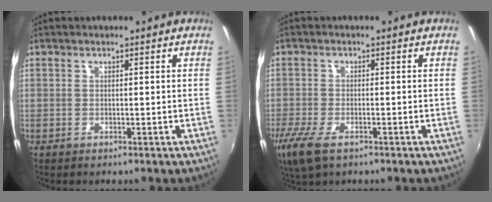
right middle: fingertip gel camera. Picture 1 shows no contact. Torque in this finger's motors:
{"motor_torque": [0.91, -0.60, 0.47, 0.11]}